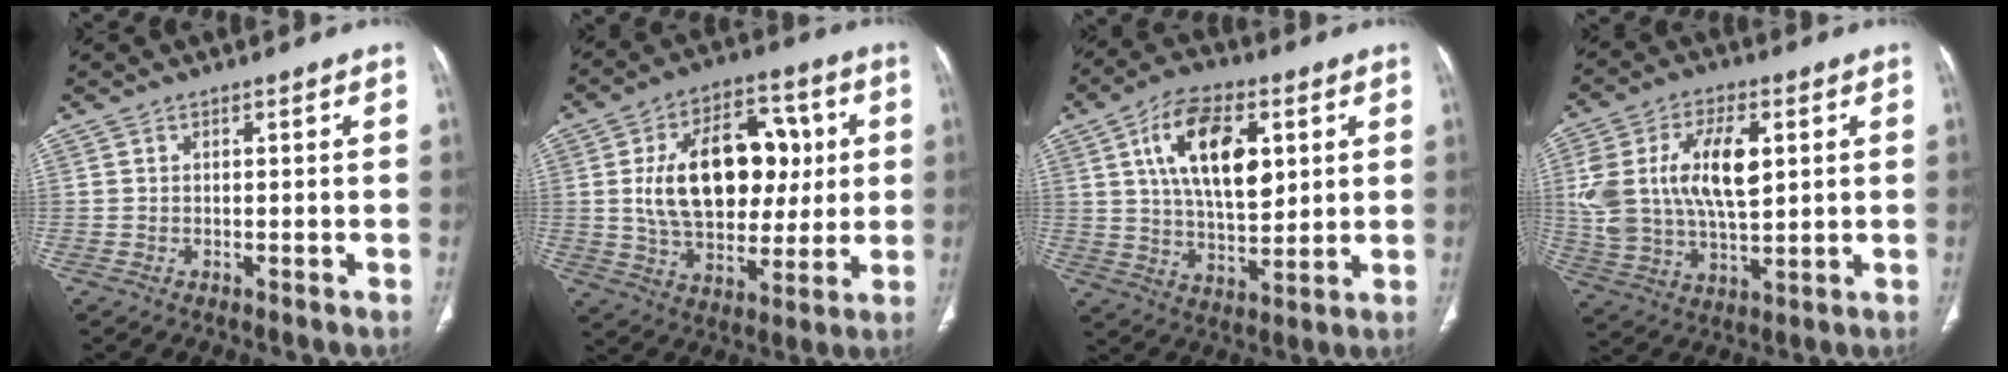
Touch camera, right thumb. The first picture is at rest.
{"total": 21.5, "force": [3.0, 13.6, 16.4], "torque": [-0.226, 0.007, 0.053]}
{"total": 16.4, "force": [5.1, 8.6, 13.1], "torque": [-0.198, -0.015, 0.091]}
{"total": 16.6, "force": [3.6, 8.6, 13.7], "torque": [-0.260, -0.002, 0.072]}